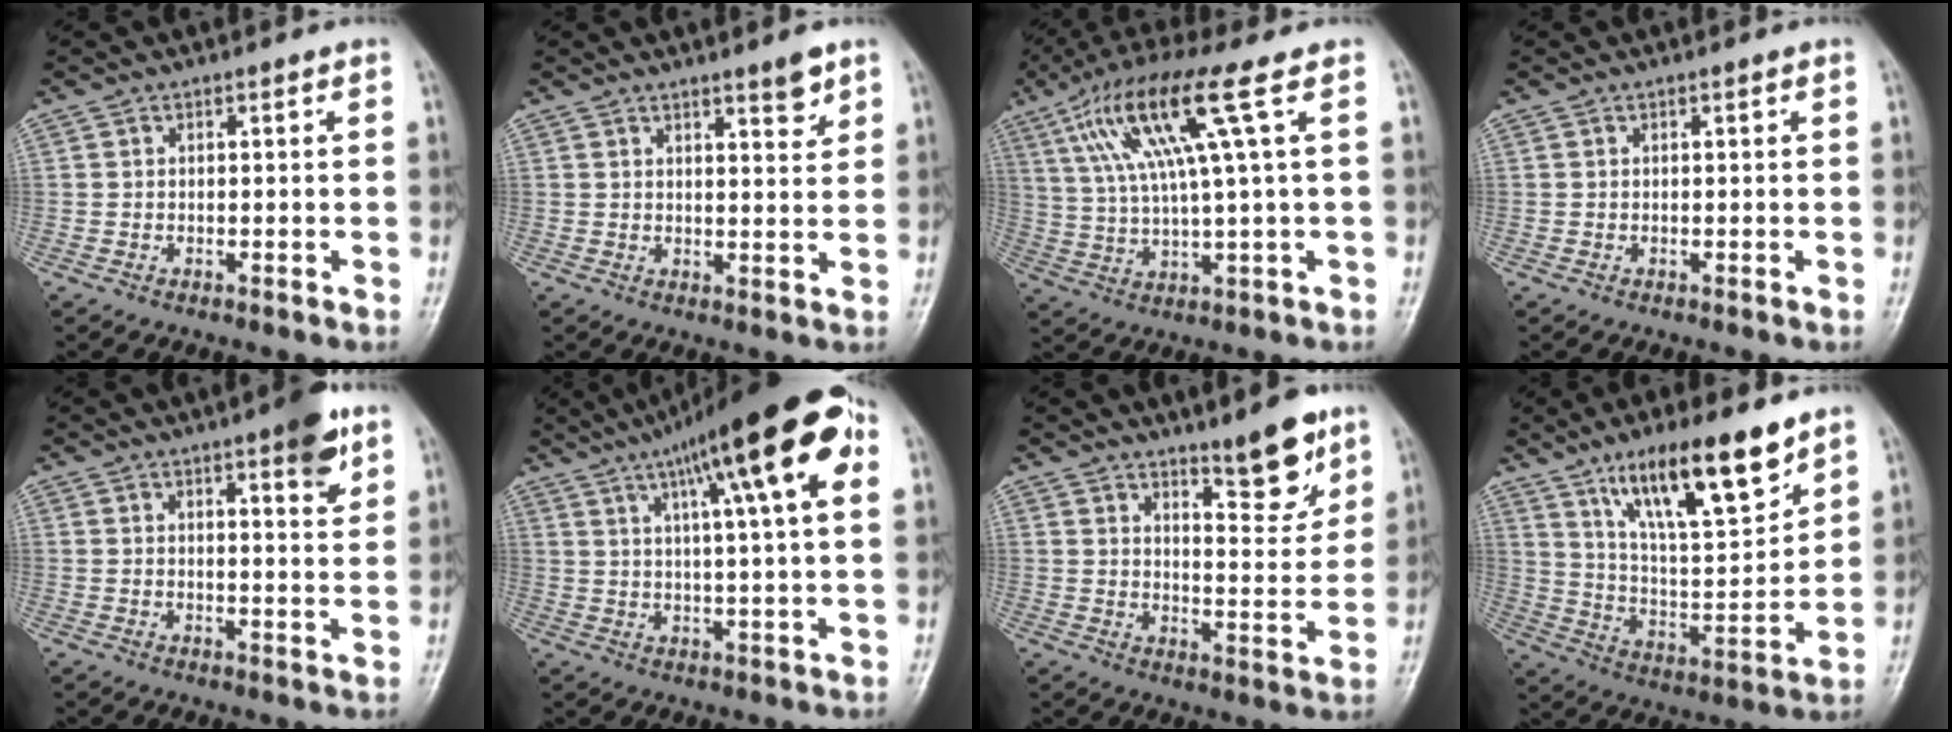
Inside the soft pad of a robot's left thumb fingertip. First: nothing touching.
{"total": 4.0, "force": [2.8, 0.9, 2.7], "torque": [-0.029, -0.022, 0.041]}
{"total": 14.3, "force": [5.4, 1.0, 13.2], "torque": [-0.279, 0.004, 0.103]}
{"total": 0.0}
{"total": 7.2, "force": [4.1, 1.7, 5.6], "torque": [-0.065, -0.020, 0.051]}
{"total": 20.3, "force": [8.8, 3.7, 17.9], "torque": [-0.265, 0.009, 0.128]}
{"total": 10.0, "force": [7.1, 2.6, 6.5], "torque": [-0.072, -0.059, 0.112]}
{"total": 18.1, "force": [11.7, 4.8, 12.9], "torque": [-0.189, -0.057, 0.215]}